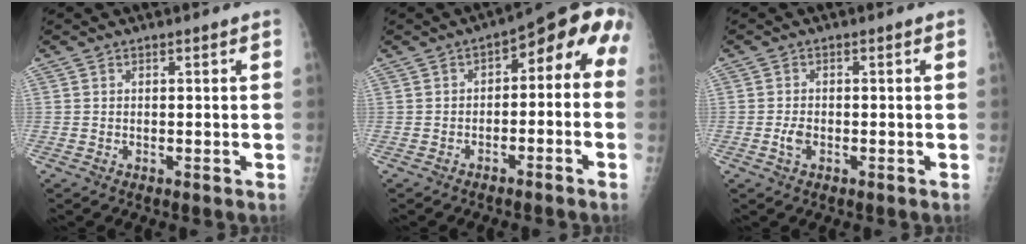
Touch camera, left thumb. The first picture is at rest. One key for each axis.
{"total": 8.6, "fx": -1.9, "fy": 5.2, "fz": 6.7, "tx": -0.050, "ty": 0.054, "tz": -0.035}
{"total": 2.1, "fx": -0.6, "fy": 1.3, "fz": 1.5, "tx": -0.029, "ty": 0.002, "tz": -0.013}